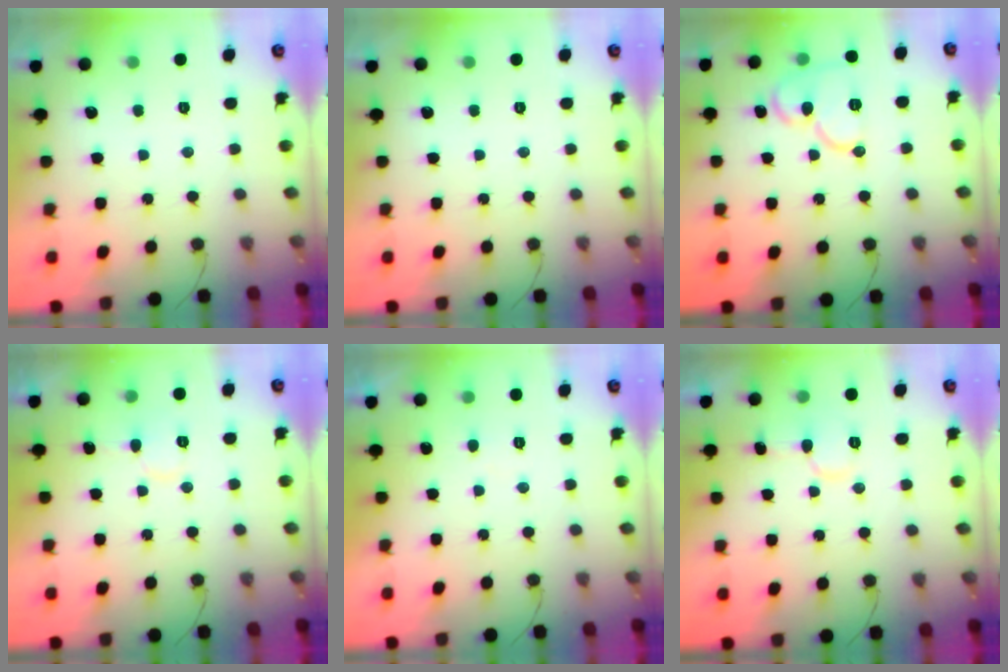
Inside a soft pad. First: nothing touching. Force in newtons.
{"total": 0.0}
{"total": 12.3, "press": 12.2, "slide": 1.4}
{"total": 7.0, "press": 7.0, "slide": 0.3}
{"total": 2.4, "press": 2.4, "slide": 0.2}
{"total": 6.9, "press": 6.8, "slide": 0.7}